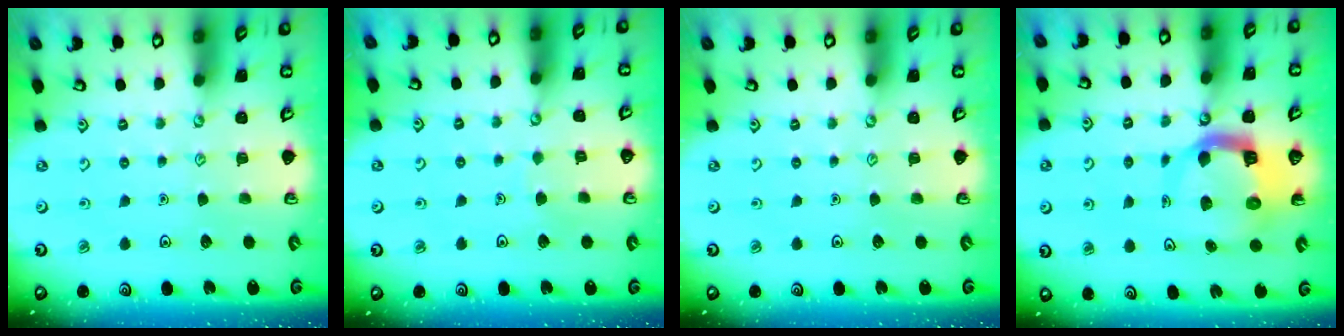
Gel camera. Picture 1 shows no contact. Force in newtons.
{"total": 3.1, "press": 3.0, "slide": 0.3}
{"total": 0.0}
{"total": 9.3, "press": 9.2, "slide": 1.2}